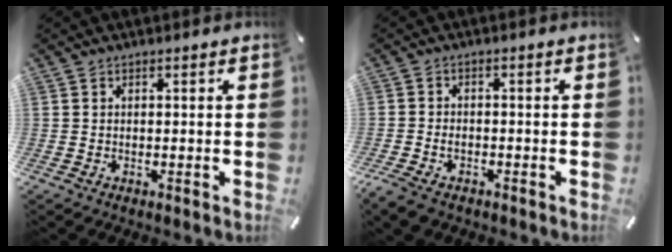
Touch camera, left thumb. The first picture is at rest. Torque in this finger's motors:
{"motor_torque": [0.14, 1.22, 0.48, 0.37, 0.10]}